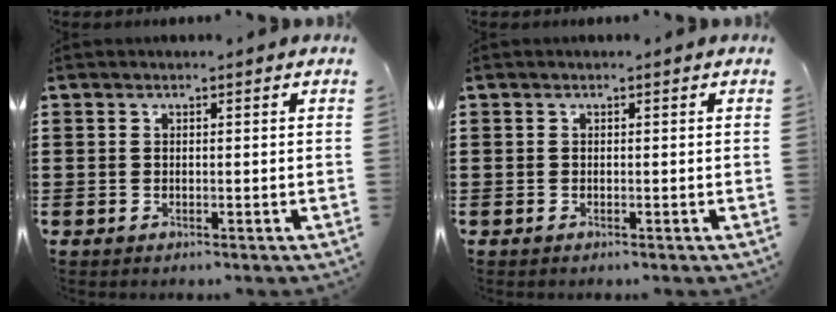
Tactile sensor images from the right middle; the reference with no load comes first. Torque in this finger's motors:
{"motor_torque": [0.55, 0.28, 0.07, 0.00]}